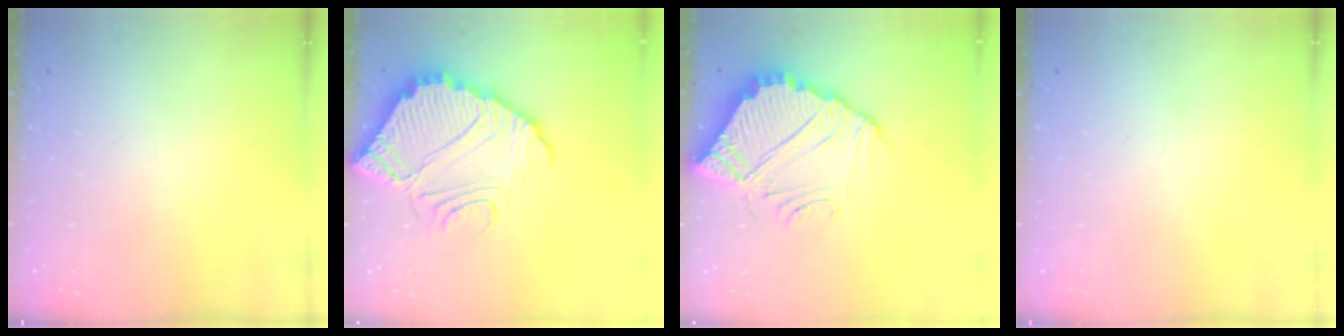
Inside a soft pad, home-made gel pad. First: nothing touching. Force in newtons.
{"total": 13.3, "press": 13.2, "slide": 1.0}
{"total": 10.5, "press": 10.5, "slide": 0.7}
{"total": 0.0}